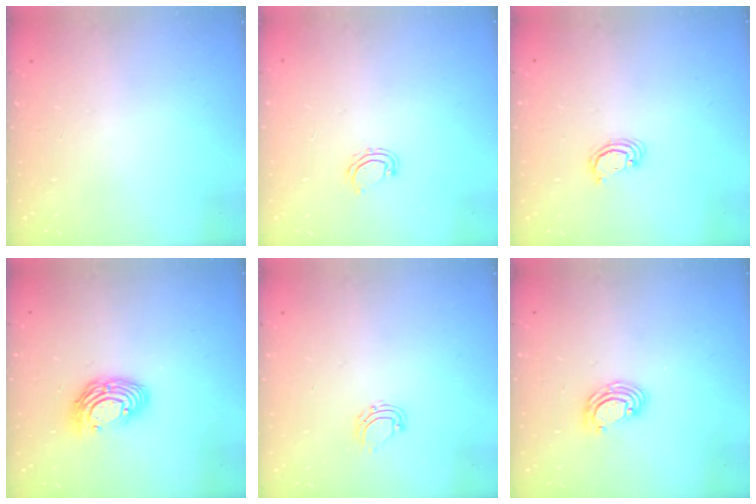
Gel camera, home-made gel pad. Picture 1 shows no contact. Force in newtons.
{"total": 5.9, "press": 5.8, "slide": 1.3}
{"total": 2.4, "press": 2.4, "slide": 0.3}
{"total": 10.9, "press": 10.9, "slide": 0.8}
{"total": 6.8, "press": 6.8, "slide": 0.5}
{"total": 6.5, "press": 6.5, "slide": 0.6}